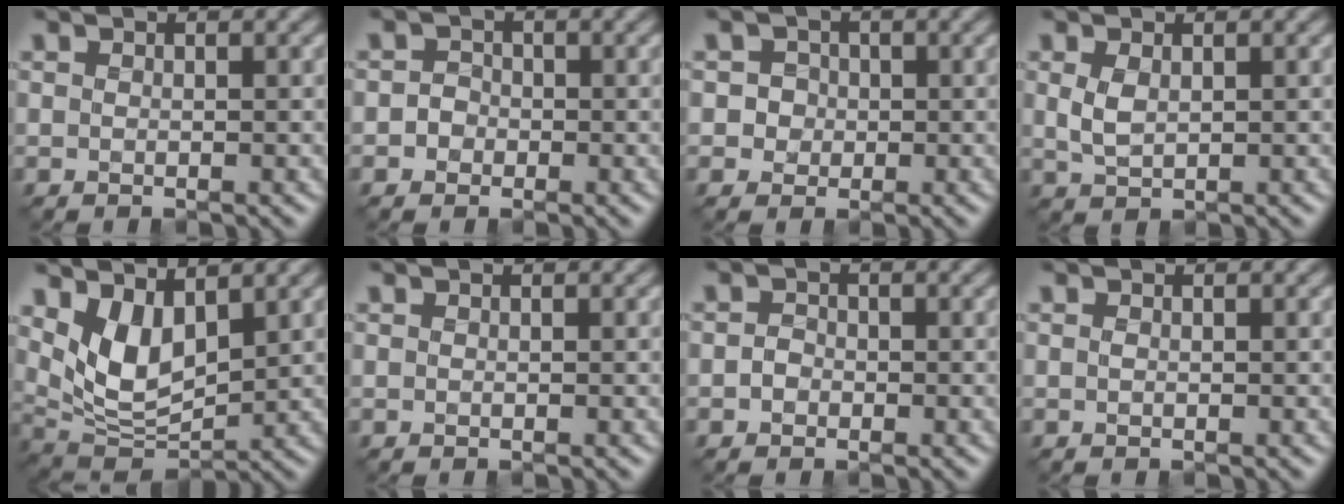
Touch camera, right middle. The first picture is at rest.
{"total": 1.6, "force": [-0.5, 1.5, 0.5], "torque": [0.011, 0.004, -0.017]}
{"total": 2.6, "force": [0.3, 2.3, 1.0], "torque": [-0.010, 0.006, 0.002]}
{"total": 1.8, "force": [0.2, 1.1, 1.4], "torque": [-0.039, -0.002, 0.009]}
{"total": 5.7, "force": [2.0, 3.1, 4.4], "torque": [-0.088, -0.018, 0.040]}
{"total": 0.0}
{"total": 1.2, "force": [-0.7, 0.9, 0.4], "torque": [-0.002, 0.001, -0.020]}
{"total": 0.0}